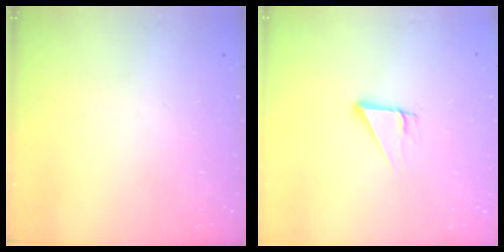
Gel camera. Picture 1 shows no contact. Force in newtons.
{"total": 4.2, "press": 4.2, "slide": 0.3}